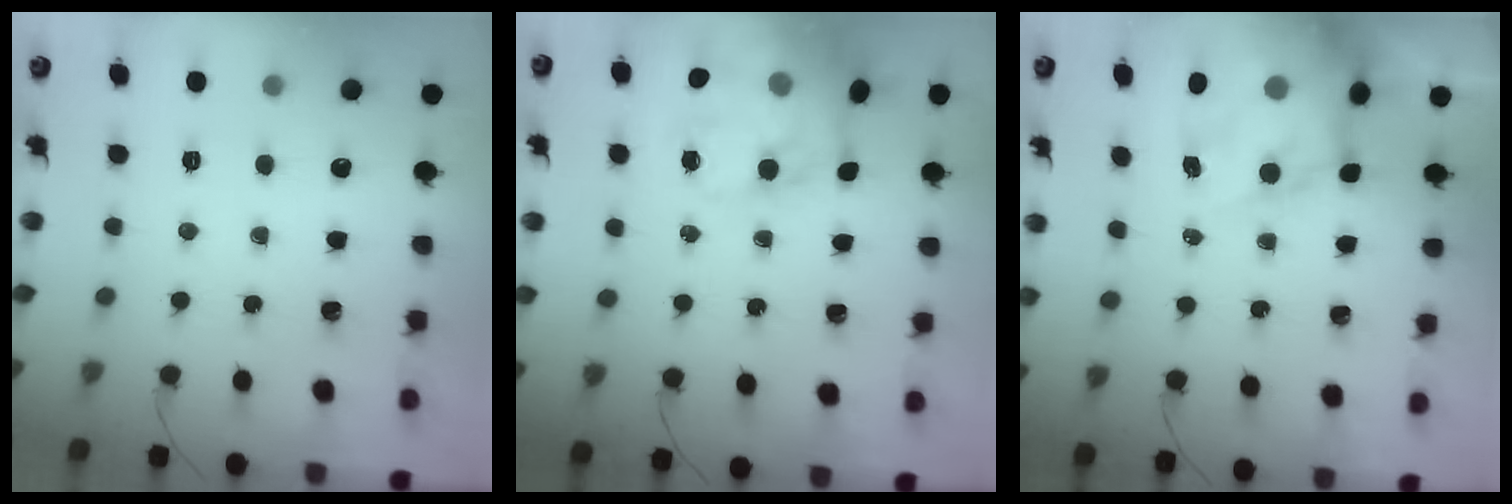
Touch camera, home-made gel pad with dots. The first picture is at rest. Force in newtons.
{"total": 15.4, "press": 15.2, "slide": 2.7}
{"total": 12.5, "press": 12.0, "slide": 3.5}